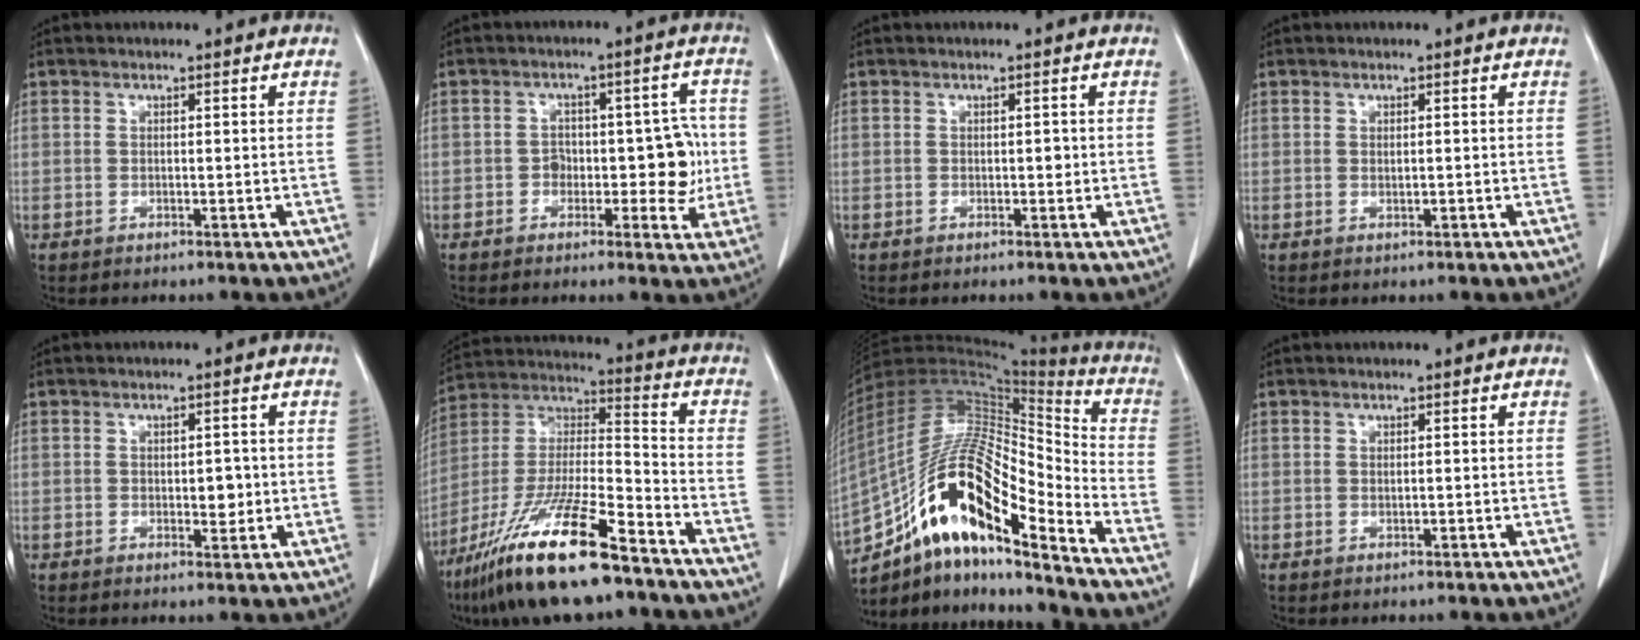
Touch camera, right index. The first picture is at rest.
{"total": 7.3, "force": [-1.2, 4.1, 5.9], "torque": [-0.061, 0.025, -0.013]}
{"total": 0.8, "force": [-0.1, 0.5, 0.6], "torque": [-0.007, 0.001, -0.003]}
{"total": 0.6, "force": [-0.1, 0.1, 0.6], "torque": [-0.011, -0.002, 0.000]}
{"total": 2.2, "force": [-0.2, 0.6, 2.2], "torque": [-0.036, -0.001, -0.001]}
{"total": 20.1, "force": [-13.6, 2.7, 14.6], "torque": [-0.306, -0.034, -0.250]}
{"total": 20.6, "force": [-12.0, 4.6, 16.1], "torque": [-0.314, 0.016, -0.208]}
{"total": 0.0}